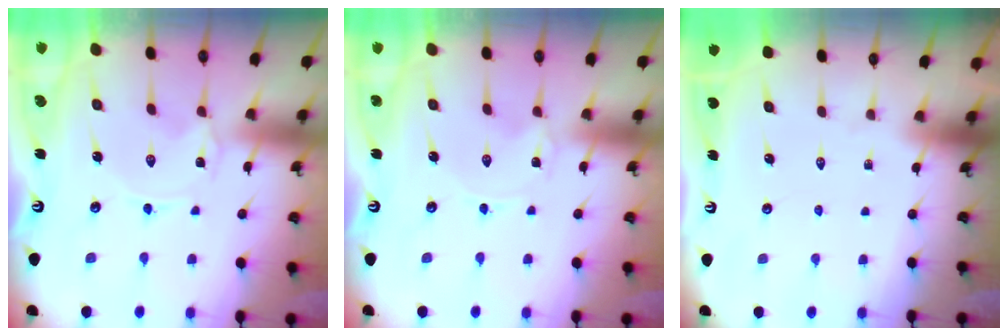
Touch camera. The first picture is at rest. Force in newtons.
{"total": 0.0}
{"total": 0.0}